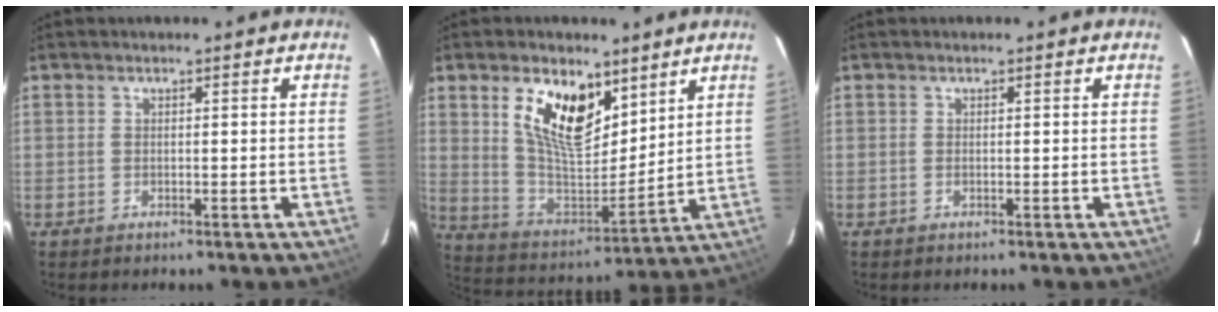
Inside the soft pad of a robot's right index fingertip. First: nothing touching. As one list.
[{"total": 15.1, "force": [7.9, 7.5, 10.5], "torque": [-0.193, 0.000, 0.156]}, {"total": 0.0}]